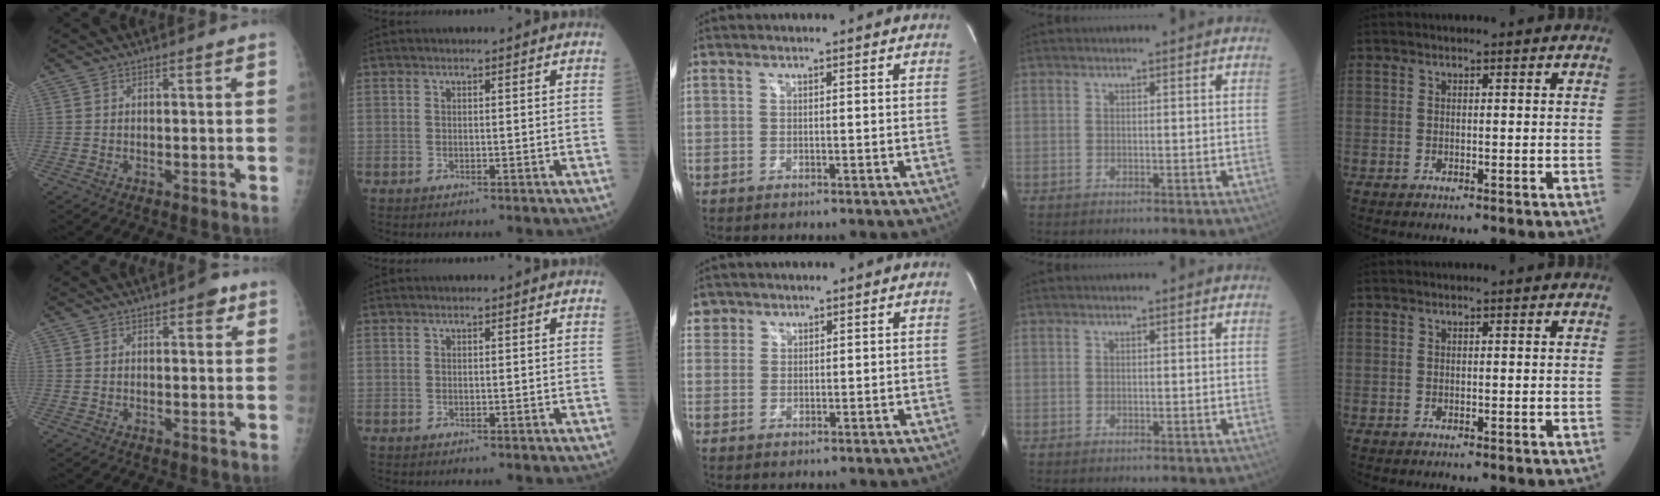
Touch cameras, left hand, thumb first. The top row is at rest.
{"thumb": {"total": 2.7, "force": [1.5, 1.4, 1.8], "torque": [-0.008, -0.002, 0.015]}, "middle": {"total": 2.3, "force": [1.6, 1.7, -0.3], "torque": [0.017, 0.007, 0.026]}}